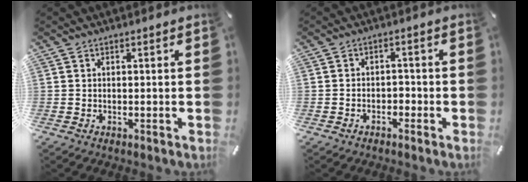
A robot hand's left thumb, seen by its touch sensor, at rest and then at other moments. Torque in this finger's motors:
{"motor_torque": [-0.17, 0.08, 0.03, 0.64, 0.02]}